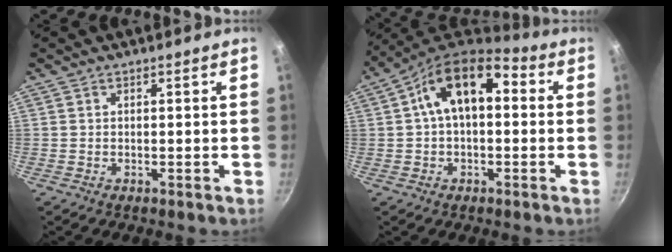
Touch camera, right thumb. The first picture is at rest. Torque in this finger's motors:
{"motor_torque": [-0.79, 1.33, 0.53, 0.78, 0.13]}